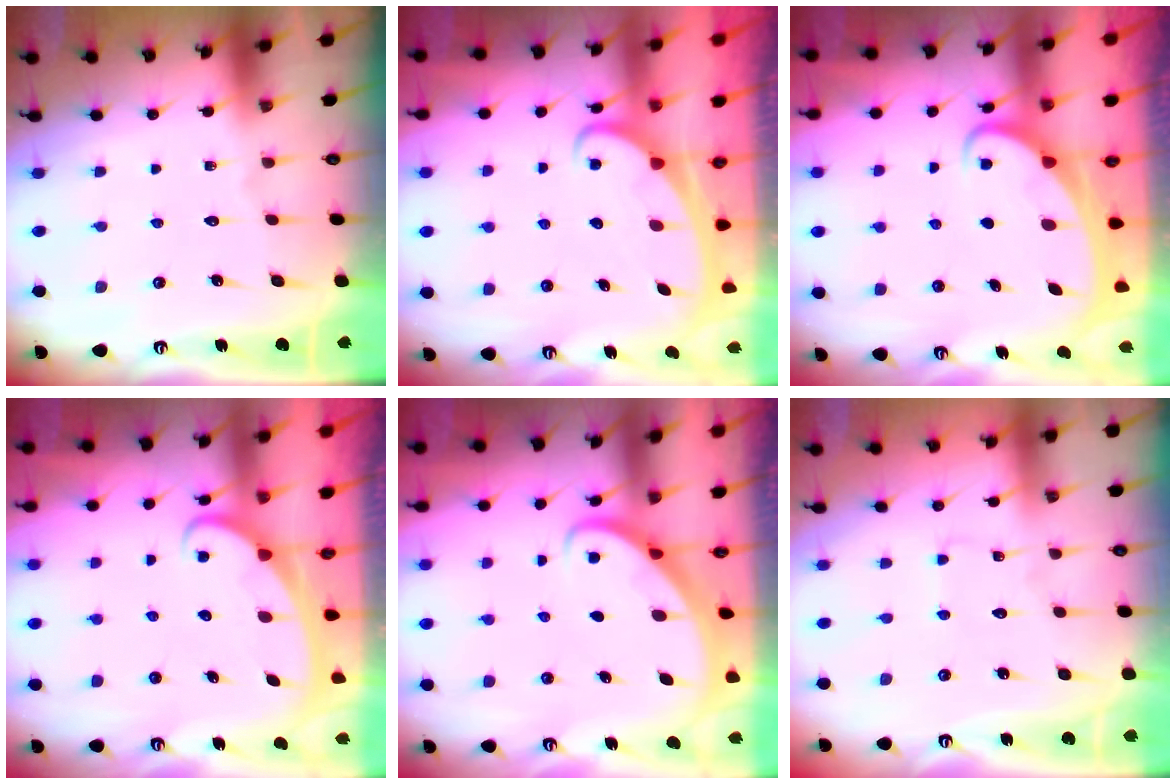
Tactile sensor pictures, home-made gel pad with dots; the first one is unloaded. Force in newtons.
{"total": 2.3, "press": 2.3, "slide": 0.3}
{"total": 3.6, "press": 3.6, "slide": 0.3}
{"total": 2.4, "press": 2.4, "slide": 0.4}
{"total": 2.8, "press": 2.8, "slide": 0.2}
{"total": 1.1, "press": 1.1, "slide": 0.2}